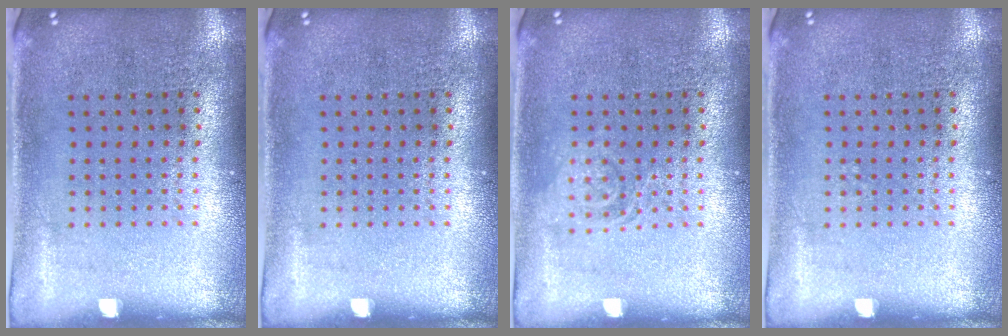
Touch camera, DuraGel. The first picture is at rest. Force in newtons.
{"total": 0.0}
{"total": 1.5, "press": 1.5, "slide": 0.3}
{"total": 0.0}